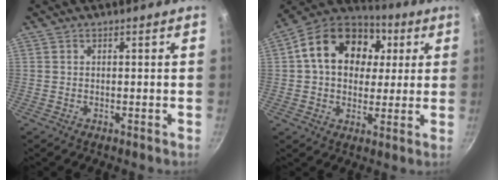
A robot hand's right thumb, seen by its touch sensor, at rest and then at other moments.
{"total": 18.4, "force": [4.3, 13.9, 11.4], "torque": [-0.174, 0.020, 0.057]}